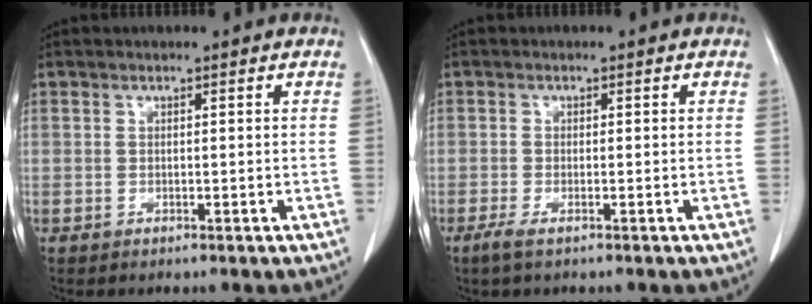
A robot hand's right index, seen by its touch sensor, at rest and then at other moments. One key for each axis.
{"total": 1.9, "fx": -1.2, "fy": 0.3, "fz": 1.4, "tx": -0.034, "ty": -0.005, "tz": -0.026}